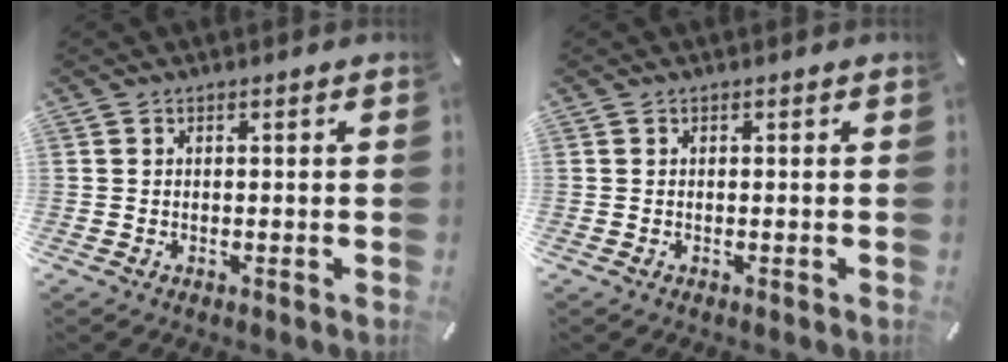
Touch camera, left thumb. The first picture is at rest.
{"total": 0.0}